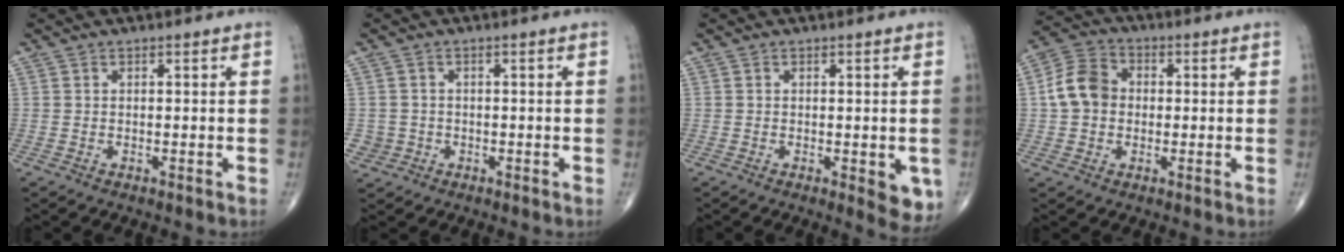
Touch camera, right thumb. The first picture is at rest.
{"total": 2.5, "force": [-0.6, 2.4, -0.1], "torque": [0.016, 0.009, -0.011]}
{"total": 5.0, "force": [-1.3, 1.9, 4.4], "torque": [-0.035, -0.008, -0.013]}
{"total": 8.2, "force": [0.1, 6.7, 4.8], "torque": [-0.079, 0.024, -0.009]}